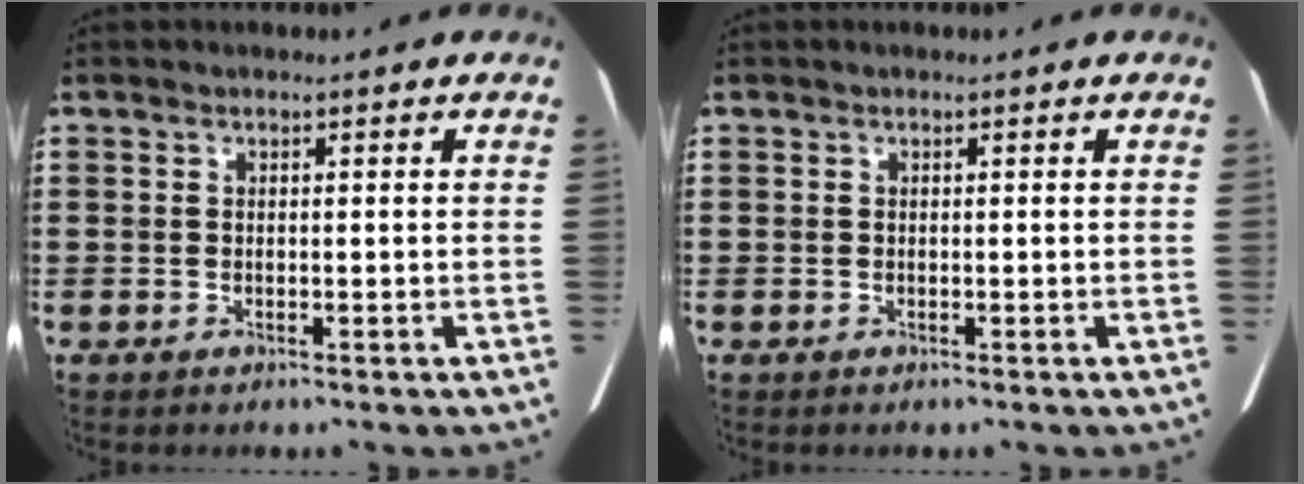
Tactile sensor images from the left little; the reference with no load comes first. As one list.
[{"total": 0.0}]